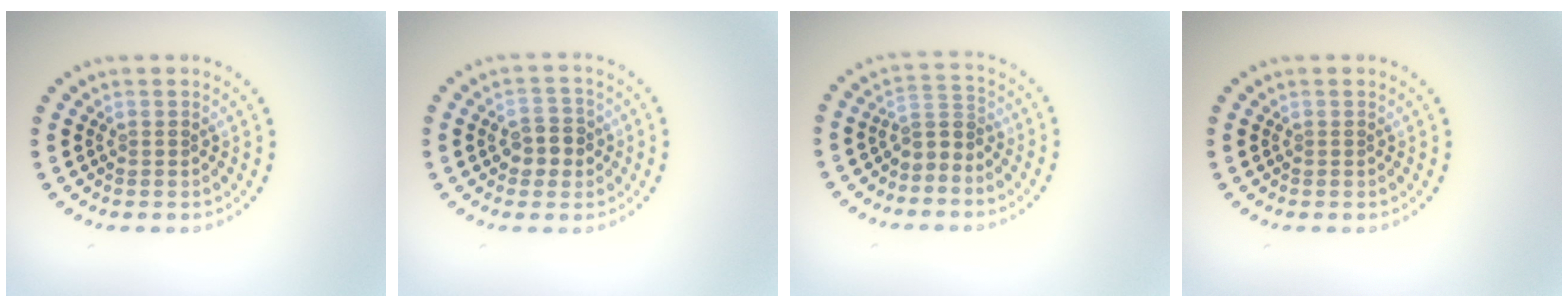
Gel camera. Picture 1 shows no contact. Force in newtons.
{"total": 2.8, "press": 2.8, "slide": 0.4}
{"total": 2.1, "press": 1.6, "slide": 1.3}
{"total": 0.0}